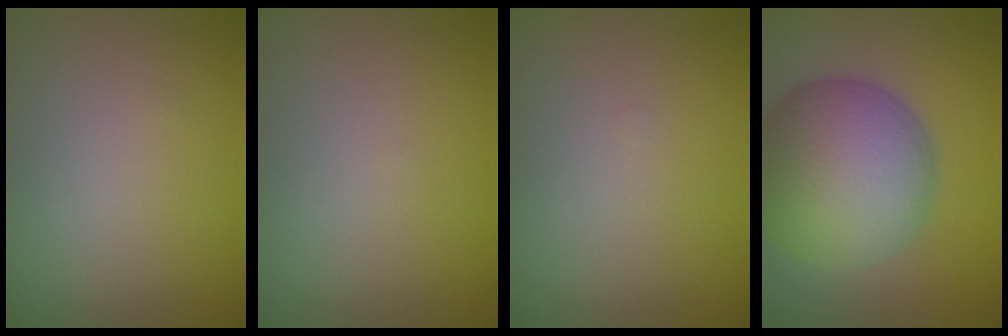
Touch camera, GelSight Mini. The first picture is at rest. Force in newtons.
{"total": 0.0}
{"total": 0.0}
{"total": 11.0, "press": 11.0, "slide": 0.7}